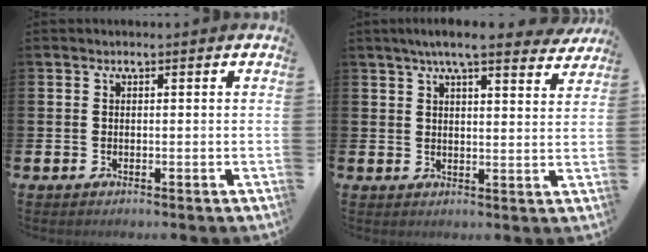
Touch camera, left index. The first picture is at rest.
{"total": 6.8, "force": [6.0, 0.8, 3.1], "torque": [-0.067, -0.017, 0.105]}